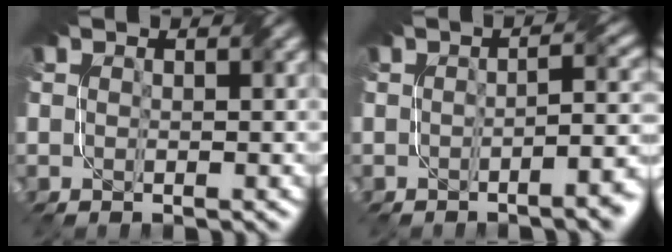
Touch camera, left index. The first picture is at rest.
{"total": 5.3, "force": [-1.8, 1.6, 4.7], "torque": [-0.038, 0.005, -0.024]}